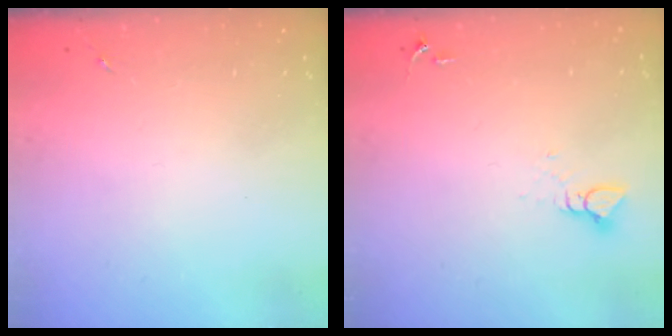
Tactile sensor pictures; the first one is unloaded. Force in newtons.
{"total": 3.9, "press": 3.8, "slide": 0.5}